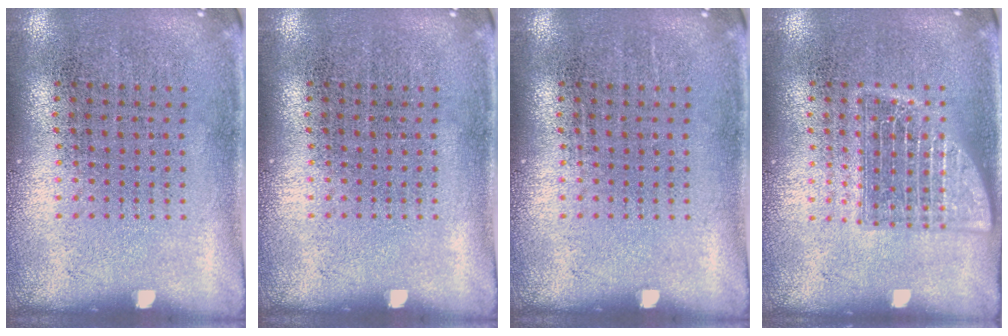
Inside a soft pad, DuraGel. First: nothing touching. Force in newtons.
{"total": 0.0}
{"total": 0.0}
{"total": 2.4, "press": 2.3, "slide": 0.5}